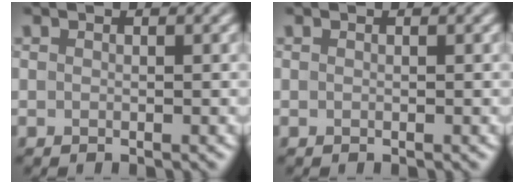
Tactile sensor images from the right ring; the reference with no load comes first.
{"total": 0.0}